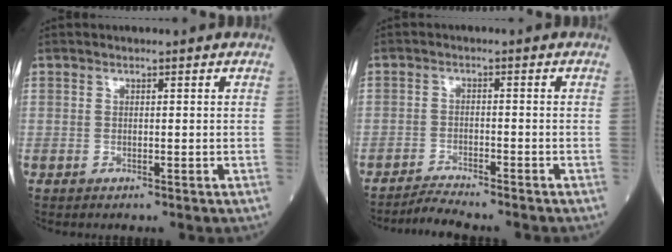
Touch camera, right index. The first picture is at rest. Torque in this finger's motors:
{"motor_torque": [0.07, -0.14, 0.07, 0.00]}